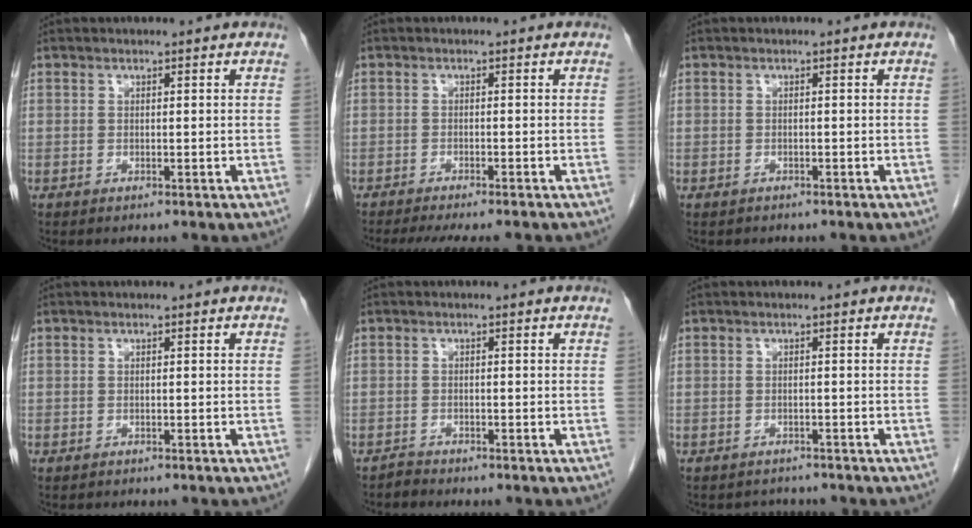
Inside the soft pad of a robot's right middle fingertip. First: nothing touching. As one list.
[{"total": 9.3, "force": [-8.1, 1.2, 4.4], "torque": [-0.058, -0.017, -0.109]}, {"total": 0.8, "force": [-0.6, 0.5, 0.1], "torque": [-0.010, 0.001, -0.008]}, {"total": 0.0}, {"total": 1.0, "force": [-1.0, 0.1, -0.2], "torque": [0.003, -0.003, -0.020]}, {"total": 2.3, "force": [-2.1, 0.9, -0.2], "torque": [-0.002, -0.003, -0.031]}]